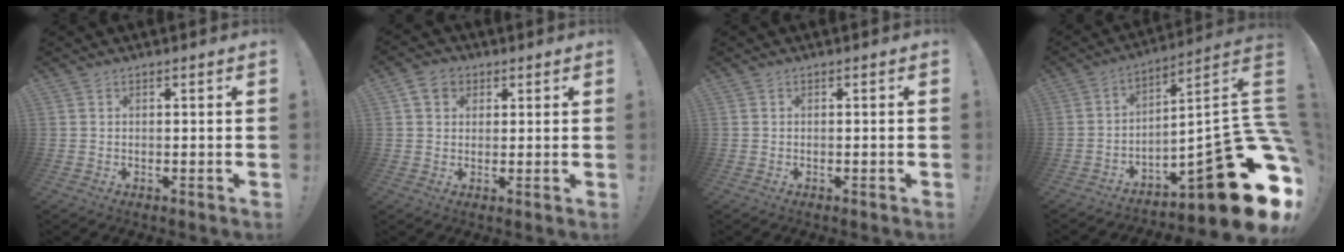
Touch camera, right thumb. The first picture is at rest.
{"total": 5.9, "force": [2.5, 4.7, 2.6], "torque": [-0.037, 0.000, 0.048]}
{"total": 0.0}
{"total": 22.8, "force": [-9.1, 5.8, 20.2], "torque": [-0.232, 0.011, -0.133]}